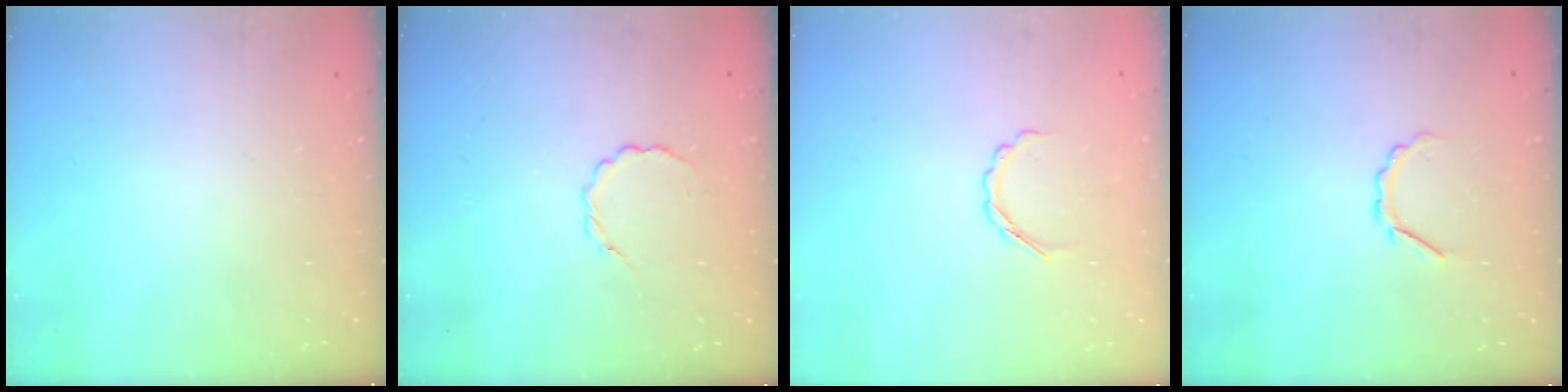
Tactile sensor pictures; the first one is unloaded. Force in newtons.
{"total": 3.0, "press": 2.8, "slide": 1.0}
{"total": 3.3, "press": 3.2, "slide": 0.8}
{"total": 3.1, "press": 3.0, "slide": 0.7}